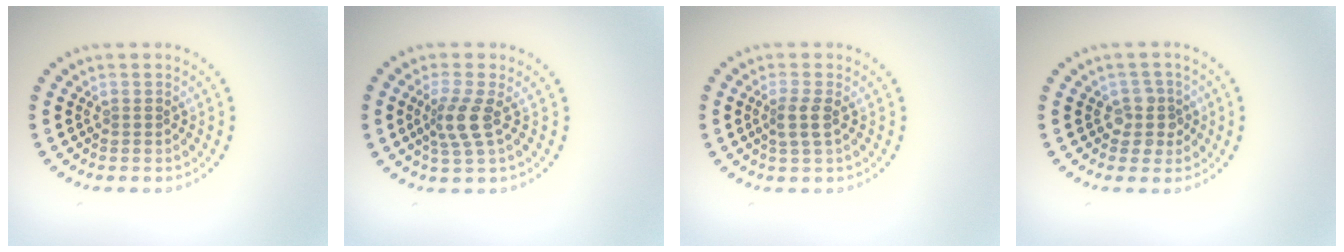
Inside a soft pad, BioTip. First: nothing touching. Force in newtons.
{"total": 2.7, "press": 2.1, "slide": 1.8}
{"total": 1.8, "press": 1.5, "slide": 0.9}
{"total": 2.3, "press": 1.9, "slide": 1.3}